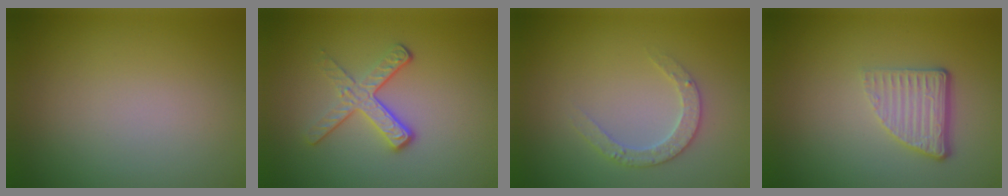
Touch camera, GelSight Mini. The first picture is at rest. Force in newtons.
{"total": 3.5, "press": 2.4, "slide": 2.5}
{"total": 2.4, "press": 2.3, "slide": 0.5}
{"total": 3.7, "press": 2.5, "slide": 2.8}